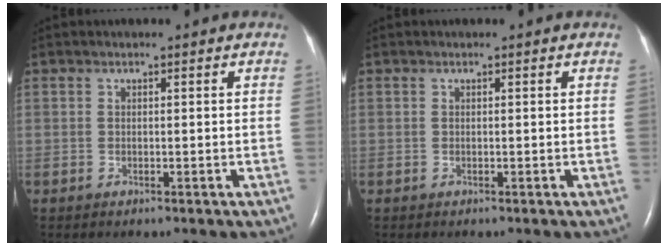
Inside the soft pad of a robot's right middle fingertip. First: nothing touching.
{"total": 0.0}